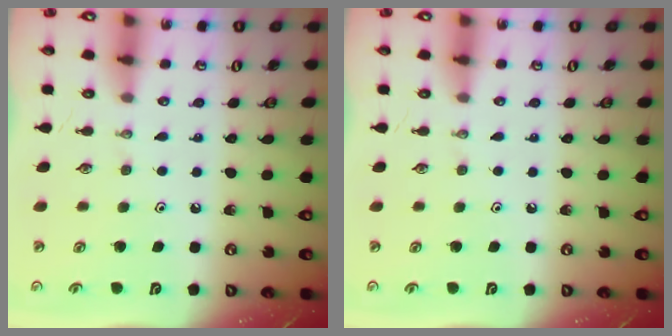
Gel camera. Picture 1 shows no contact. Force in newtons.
{"total": 0.0}